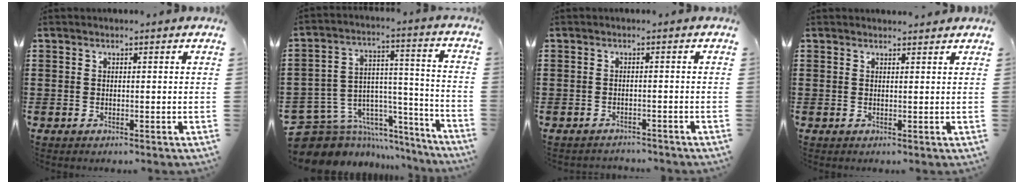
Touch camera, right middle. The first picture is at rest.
{"total": 8.1, "force": [-6.5, 4.8, 1.3], "torque": [-0.048, -0.002, -0.120]}
{"total": 1.5, "force": [-1.4, 0.2, 0.0], "torque": [-0.004, 0.002, -0.032]}
{"total": 1.0, "force": [0.9, 0.1, 0.1], "torque": [0.004, -0.003, 0.016]}